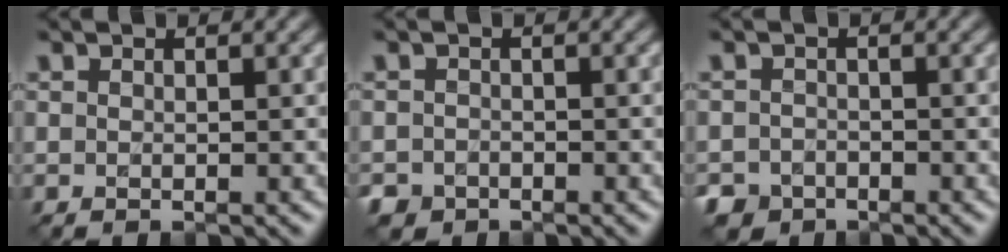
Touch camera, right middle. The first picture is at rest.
{"total": 1.7, "force": [-1.0, 1.3, 0.0], "torque": [0.005, -0.009, -0.017]}
{"total": 2.7, "force": [-1.9, 2.0, 0.1], "torque": [0.006, -0.001, -0.031]}